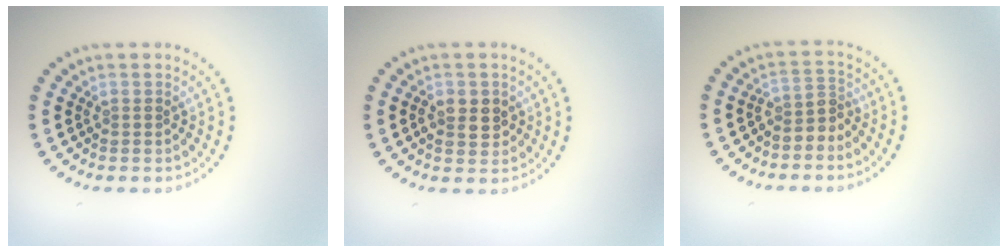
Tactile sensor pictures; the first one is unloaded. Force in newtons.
{"total": 2.6, "press": 2.6, "slide": 0.2}
{"total": 2.2, "press": 1.5, "slide": 1.6}